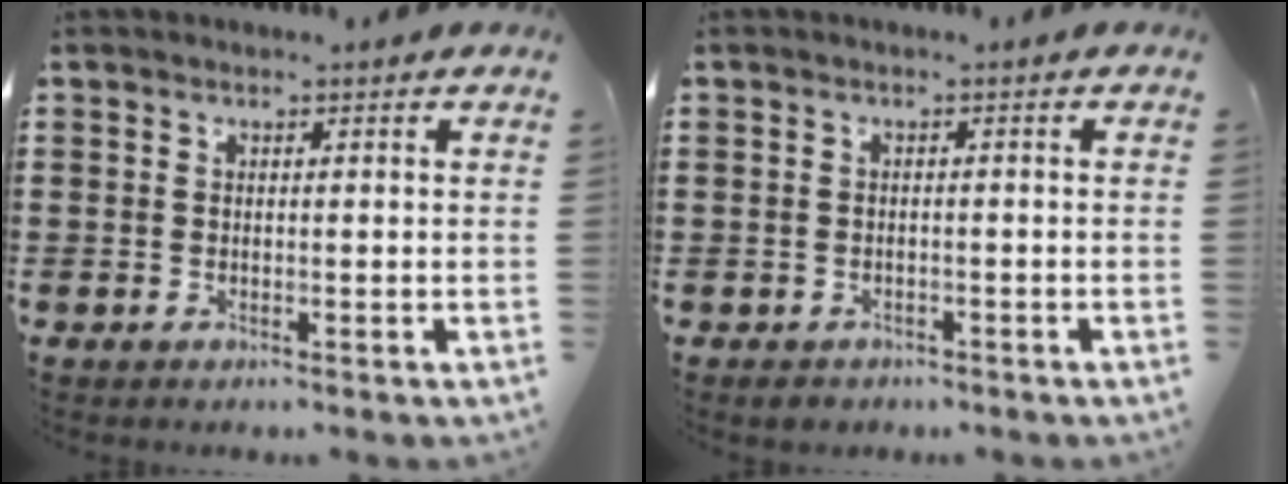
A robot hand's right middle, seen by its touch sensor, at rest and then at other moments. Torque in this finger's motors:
{"motor_torque": [1.60, 0.42, 0.08, 0.03]}